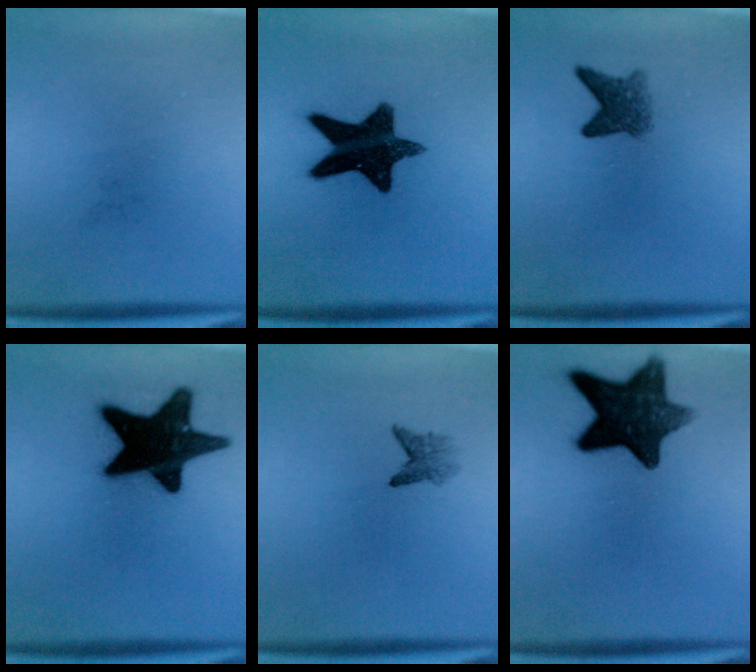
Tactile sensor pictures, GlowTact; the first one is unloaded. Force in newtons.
{"total": 14.9}
{"total": 3.5}
{"total": 19.0}
{"total": 2.0}
{"total": 12.9}